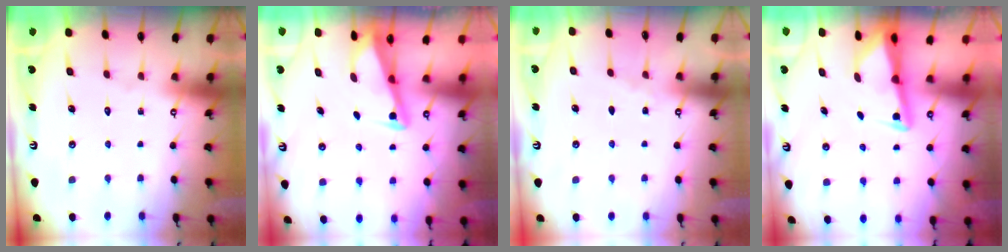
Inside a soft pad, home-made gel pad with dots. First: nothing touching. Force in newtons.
{"total": 2.8, "press": 2.8, "slide": 0.4}
{"total": 2.7, "press": 2.7, "slide": 0.4}
{"total": 2.9, "press": 2.9, "slide": 0.3}